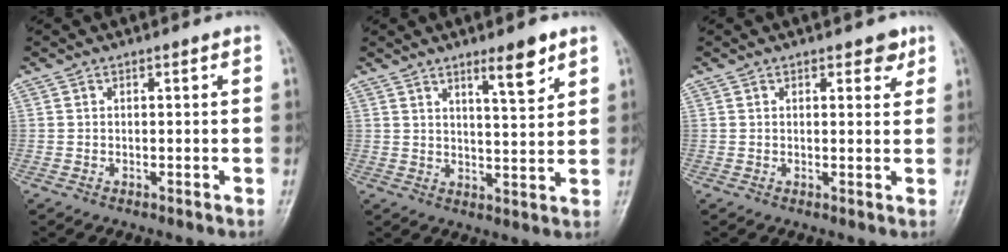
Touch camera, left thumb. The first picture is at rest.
{"total": 6.8, "force": [4.4, 1.4, 5.0], "torque": [-0.068, -0.033, 0.071]}
{"total": 2.8, "force": [1.7, 1.4, 1.7], "torque": [-0.005, -0.007, 0.020]}